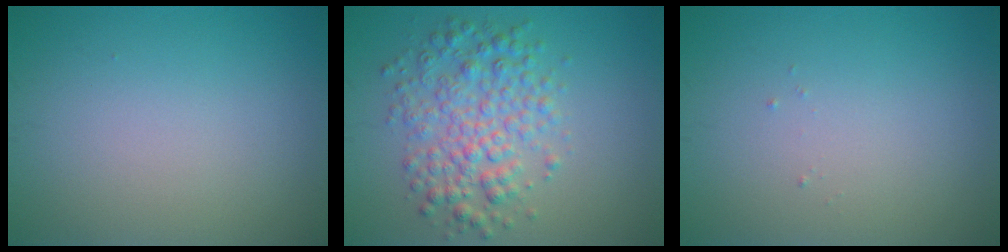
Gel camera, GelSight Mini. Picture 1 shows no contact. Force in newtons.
{"total": 4.9, "press": 4.9, "slide": 0.0}
{"total": 0.0}